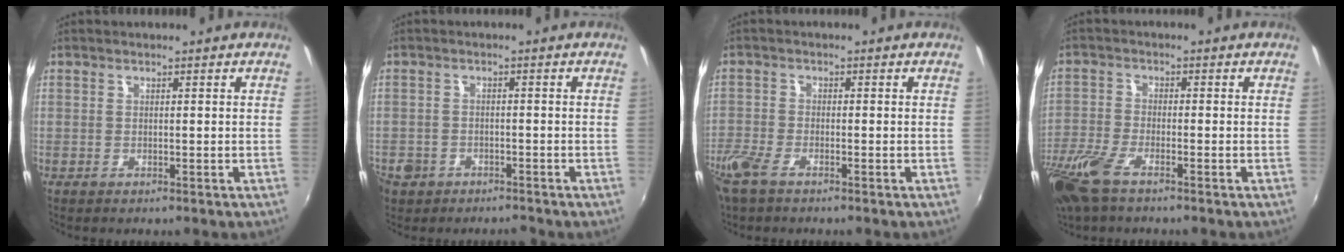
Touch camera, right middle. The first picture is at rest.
{"total": 4.7, "force": [-3.0, 3.4, 1.1], "torque": [-0.044, -0.003, -0.051]}
{"total": 5.4, "force": [-4.0, 1.9, 3.2], "torque": [-0.087, -0.012, -0.084]}
{"total": 10.3, "force": [-6.9, 3.3, 6.8], "torque": [-0.170, -0.033, -0.142]}